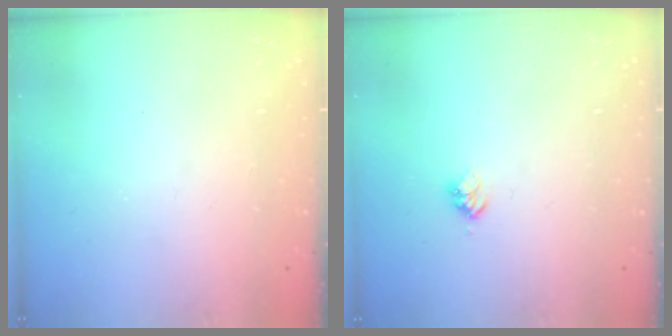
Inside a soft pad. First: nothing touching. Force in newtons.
{"total": 3.0, "press": 3.0, "slide": 0.4}